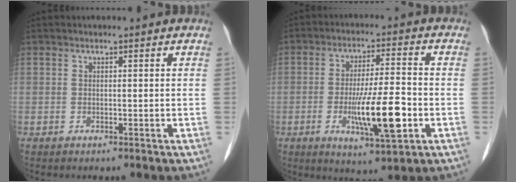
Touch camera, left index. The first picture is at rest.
{"total": 11.1, "force": [-3.2, 1.7, 10.5], "torque": [-0.187, -0.010, -0.050]}